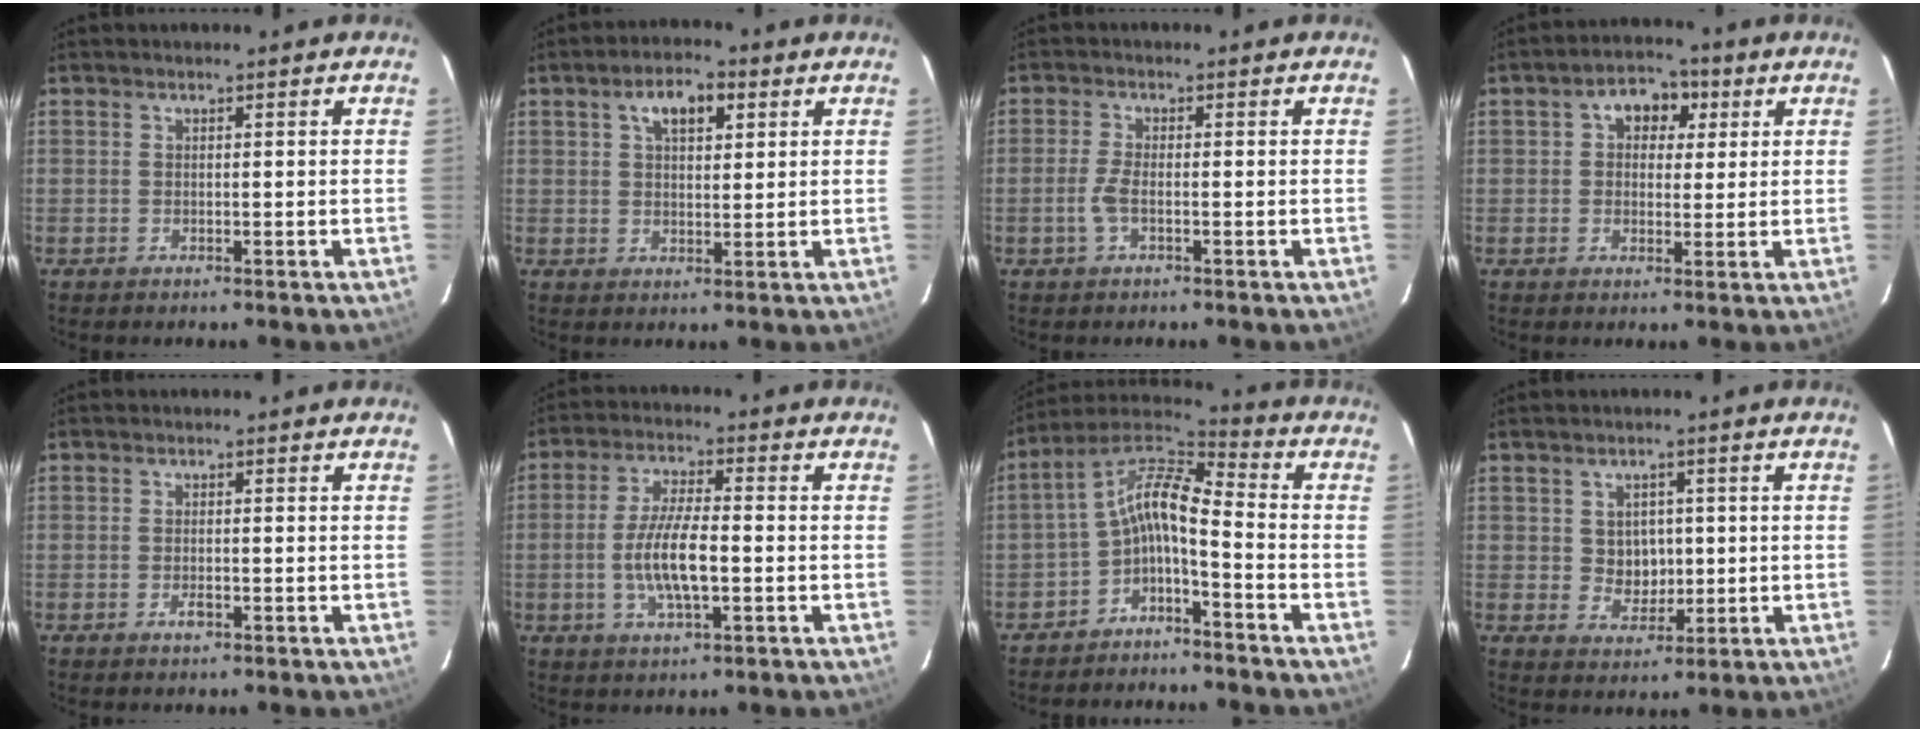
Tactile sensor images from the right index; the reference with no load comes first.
{"total": 6.3, "force": [2.7, 3.1, 4.7], "torque": [-0.078, 0.021, 0.048]}
{"total": 3.0, "force": [-1.0, 0.8, 2.7], "torque": [-0.065, 0.000, -0.021]}
{"total": 6.7, "force": [2.1, 5.0, 4.0], "torque": [-0.059, 0.023, 0.031]}
{"total": 1.7, "force": [-0.8, 0.7, 1.3], "torque": [-0.026, 0.000, -0.013]}
{"total": 9.0, "force": [-1.8, 2.6, 8.4], "torque": [-0.168, -0.003, -0.034]}
{"total": 9.2, "force": [-3.4, 2.8, 8.1], "torque": [-0.180, 0.022, -0.071]}
{"total": 4.8, "force": [0.5, 4.4, 1.9], "torque": [-0.031, 0.005, 0.016]}